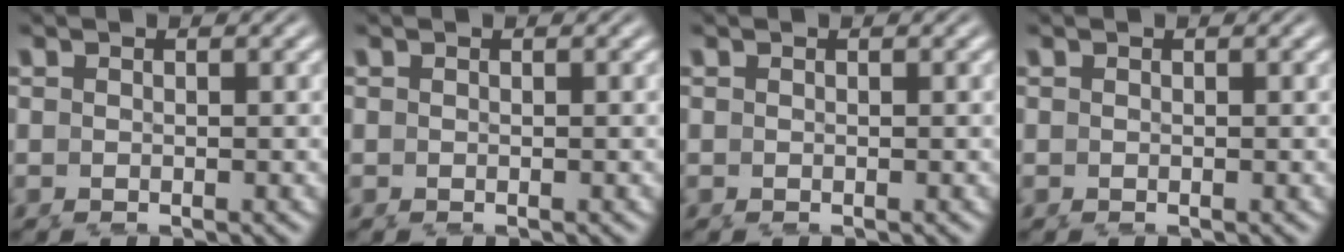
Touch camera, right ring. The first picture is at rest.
{"total": 0.0}
{"total": 0.0}
{"total": 0.0}